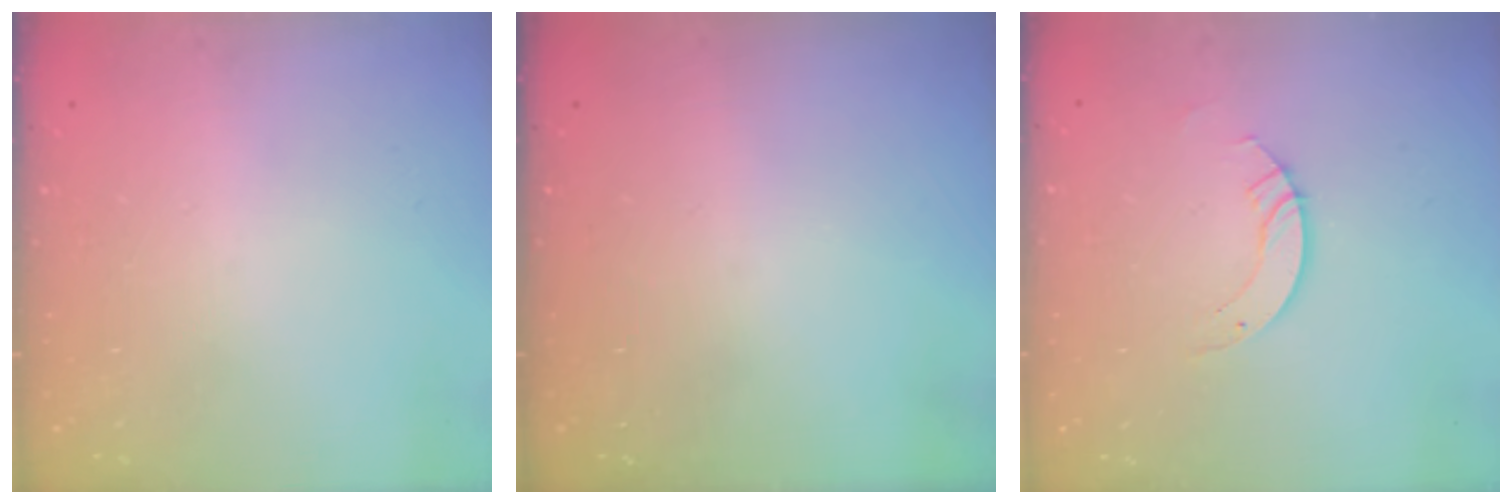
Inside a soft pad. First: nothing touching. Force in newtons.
{"total": 0.0}
{"total": 3.8, "press": 3.7, "slide": 0.4}